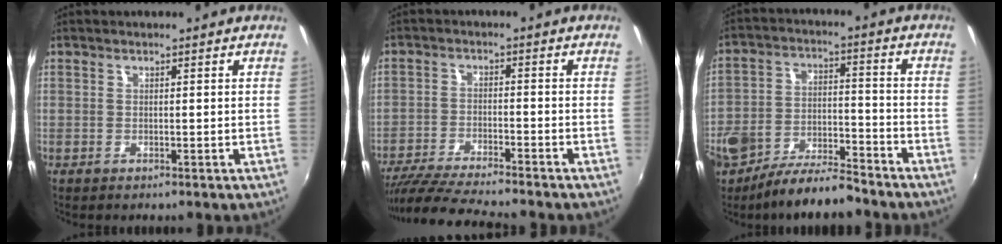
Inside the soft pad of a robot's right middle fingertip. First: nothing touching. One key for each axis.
{"total": 13.0, "fx": -11.7, "fy": 0.7, "fz": 5.6, "tx": -0.127, "ty": -0.020, "tz": -0.202}
{"total": 10.6, "fx": -7.6, "fy": 4.1, "fz": 6.0, "tx": -0.127, "ty": -0.001, "tz": -0.131}